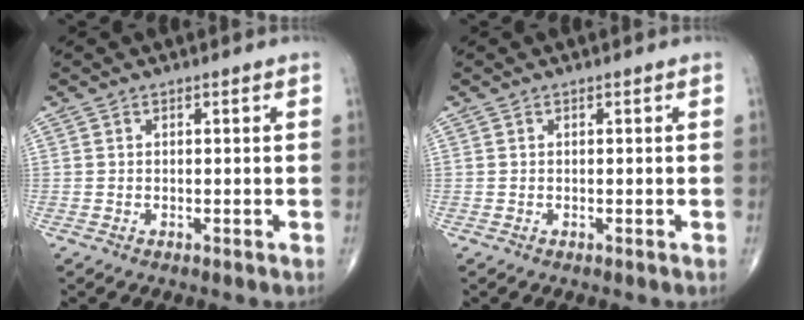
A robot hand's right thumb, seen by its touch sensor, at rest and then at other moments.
{"total": 0.0}